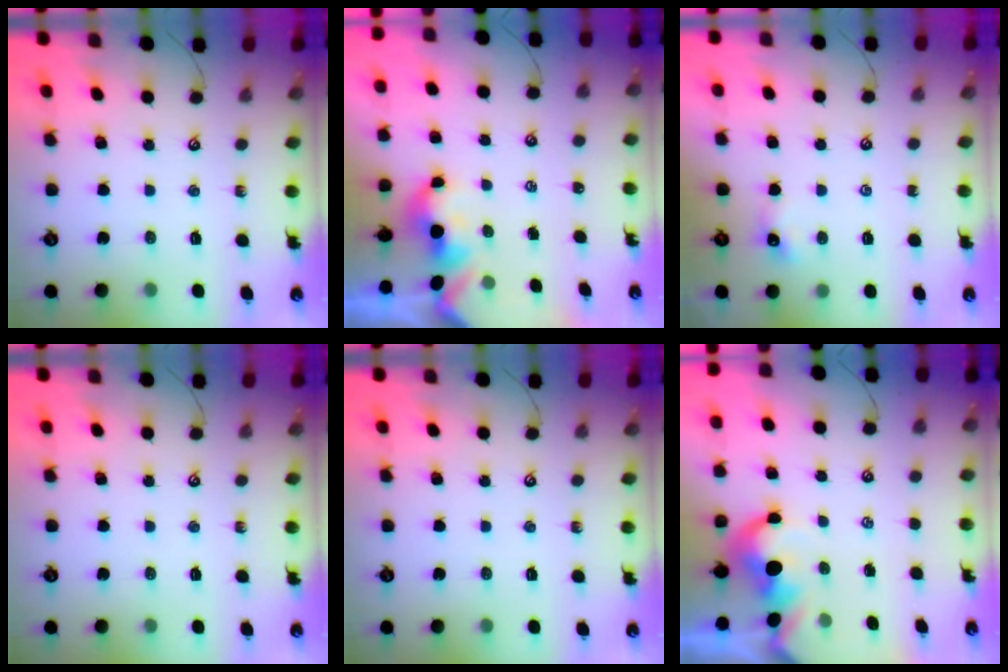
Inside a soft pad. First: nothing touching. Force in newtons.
{"total": 1.7, "press": 1.7, "slide": 0.2}
{"total": 1.7, "press": 1.7, "slide": 0.4}
{"total": 0.0}
{"total": 0.0}
{"total": 1.2, "press": 0.9, "slide": 0.8}